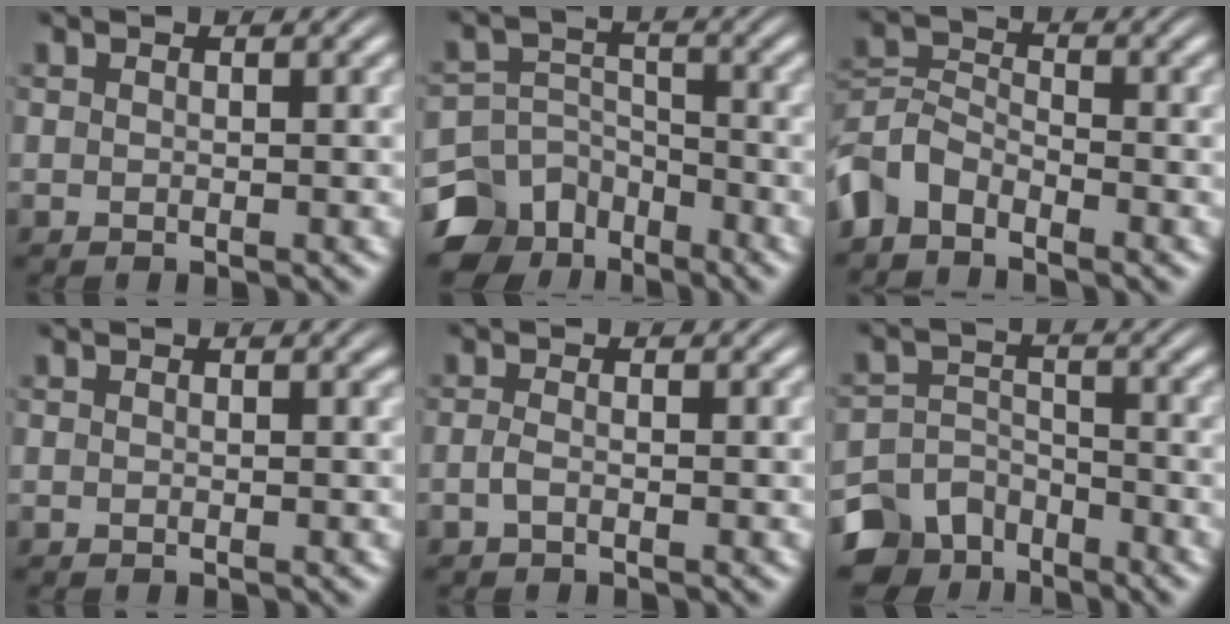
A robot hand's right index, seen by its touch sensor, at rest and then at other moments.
{"total": 9.4, "force": [-5.7, 6.6, 3.4], "torque": [-0.048, -0.039, -0.087]}
{"total": 5.1, "force": [-2.8, 3.8, 2.0], "torque": [-0.053, -0.020, -0.047]}
{"total": 0.0}
{"total": 1.0, "force": [-0.8, 0.0, 0.5], "torque": [-0.016, -0.007, -0.013]}
{"total": 7.3, "force": [-5.0, 4.7, 2.5], "torque": [-0.034, -0.029, -0.078]}